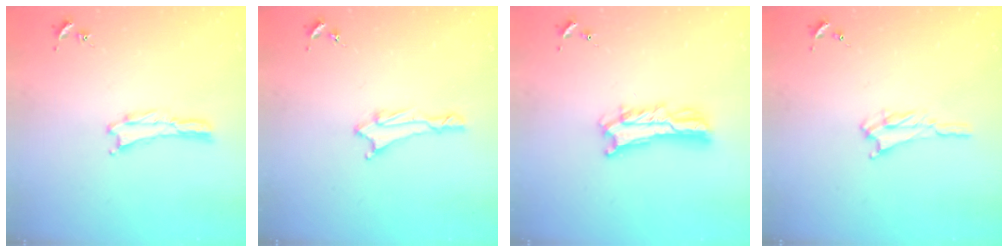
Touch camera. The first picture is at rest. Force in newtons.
{"total": 1.7, "press": 1.6, "slide": 0.5}
{"total": 4.9, "press": 4.8, "slide": 0.5}
{"total": 1.7, "press": 1.6, "slide": 0.3}